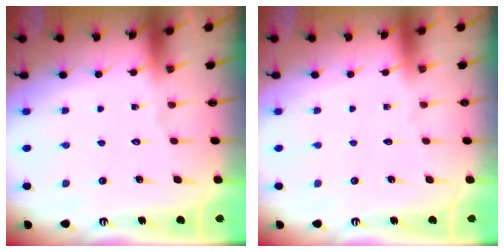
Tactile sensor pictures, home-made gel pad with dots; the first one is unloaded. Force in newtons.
{"total": 0.0}